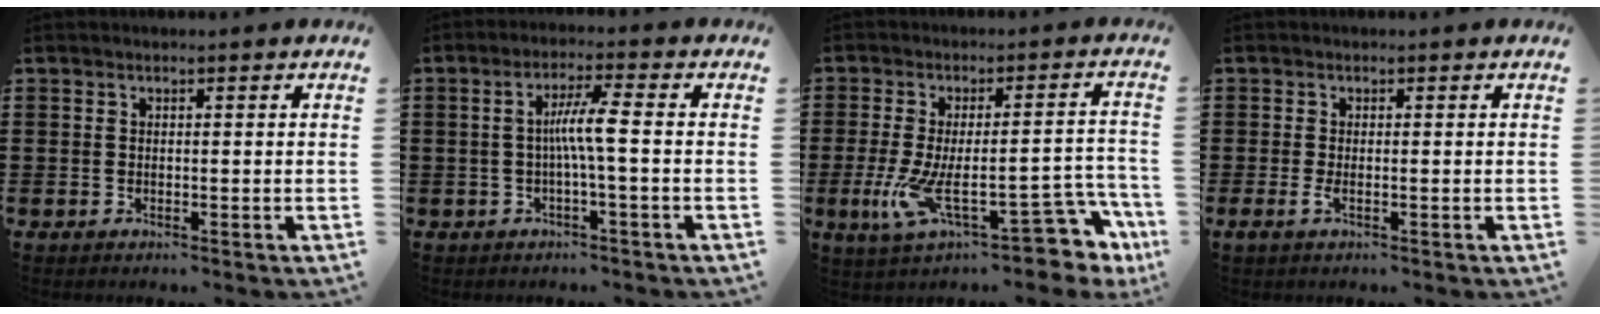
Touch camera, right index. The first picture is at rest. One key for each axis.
{"total": 5.2, "fx": -0.6, "fy": -0.1, "fz": 5.1, "tx": -0.095, "ty": -0.001, "tz": -0.016}
{"total": 14.4, "fx": -5.4, "fy": 5.4, "fz": 12.1, "tx": -0.204, "ty": 0.000, "tz": -0.090}
{"total": 1.3, "fx": -0.5, "fy": 0.3, "fz": 1.2, "tx": -0.030, "ty": -0.006, "tz": -0.010}